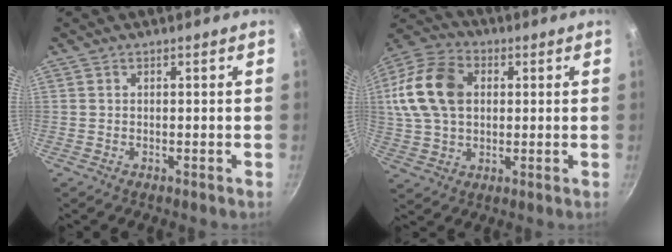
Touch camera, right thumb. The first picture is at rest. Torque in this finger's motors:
{"motor_torque": [0.79, 0.93, 0.30, -0.20, 0.18]}